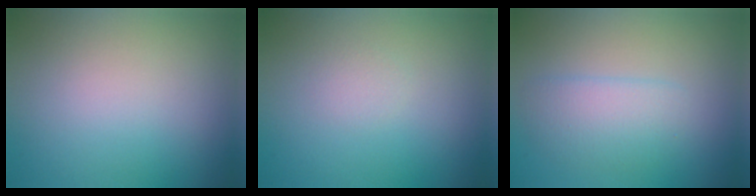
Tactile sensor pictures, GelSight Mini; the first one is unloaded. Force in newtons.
{"total": 0.7, "press": 0.7, "slide": 0.0}
{"total": 2.9, "press": 2.9, "slide": 0.0}